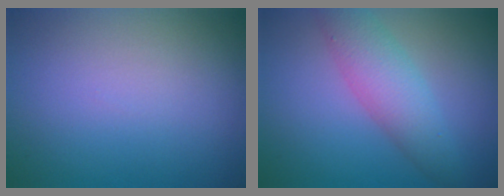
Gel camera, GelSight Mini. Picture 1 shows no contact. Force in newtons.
{"total": 4.3, "press": 4.3, "slide": 0.1}